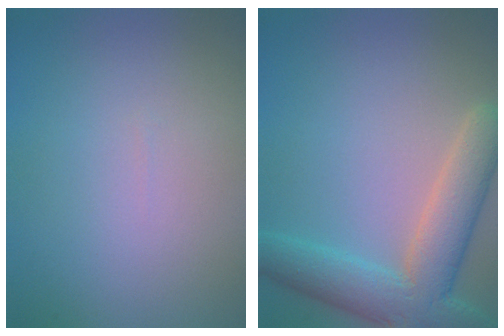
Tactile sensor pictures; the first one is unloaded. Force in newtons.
{"total": 6.6, "press": 6.6, "slide": 0.5}